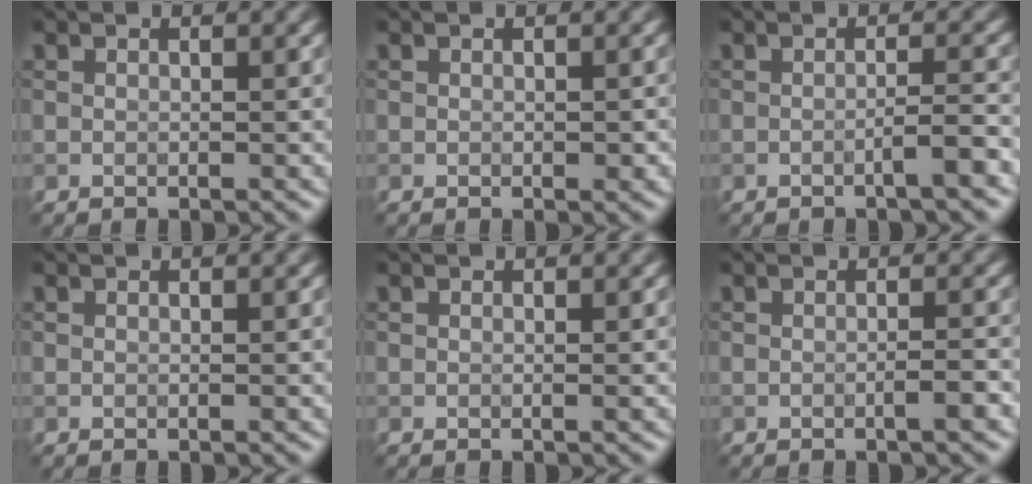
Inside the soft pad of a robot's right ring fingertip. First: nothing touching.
{"total": 0.6, "force": [-0.1, 0.4, 0.4], "torque": [-0.007, -0.002, 0.000]}
{"total": 2.1, "force": [-0.8, 0.3, 1.9], "torque": [-0.024, 0.006, -0.020]}
{"total": 0.0}
{"total": 0.0}
{"total": 1.4, "force": [-0.5, 0.2, 1.2], "torque": [-0.016, 0.001, -0.011]}